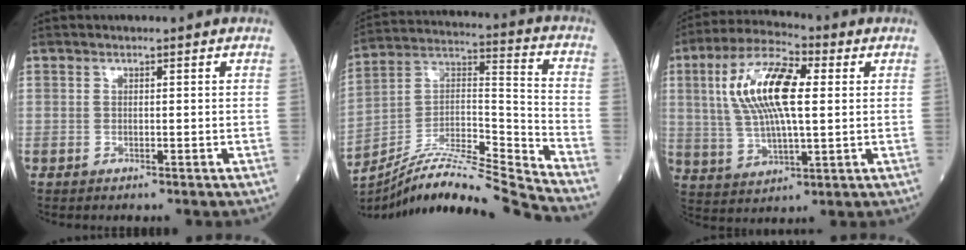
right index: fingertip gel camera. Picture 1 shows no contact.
{"total": 18.3, "force": [-17.4, -1.9, 5.5], "torque": [-0.093, 0.033, -0.302]}
{"total": 14.0, "force": [2.9, 4.2, 13.0], "torque": [-0.268, 0.020, 0.052]}